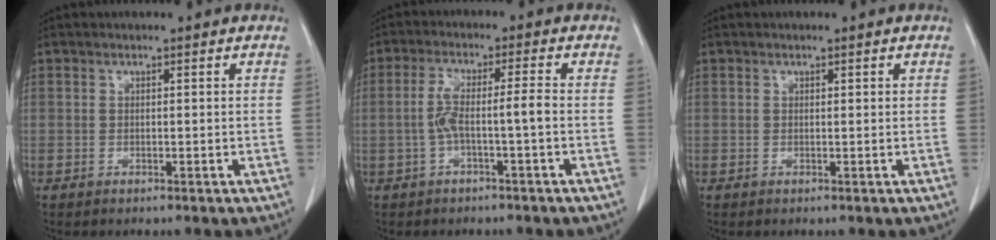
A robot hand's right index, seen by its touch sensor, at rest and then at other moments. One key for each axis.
{"total": 5.1, "fx": -1.1, "fy": 0.2, "fz": 5.0, "tx": -0.103, "ty": 0.018, "tz": -0.018}
{"total": 0.0}